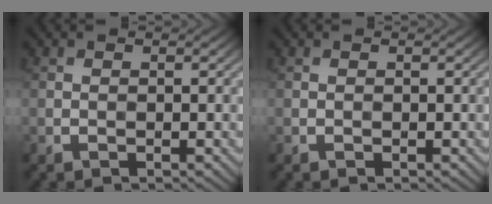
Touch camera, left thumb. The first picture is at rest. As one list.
[{"total": 0.0}]